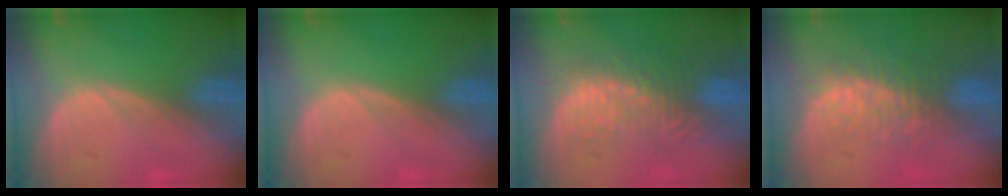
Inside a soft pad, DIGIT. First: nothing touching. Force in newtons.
{"total": 0.0}
{"total": 9.7, "press": 8.9, "slide": 3.9}
{"total": 8.1, "press": 7.5, "slide": 2.9}